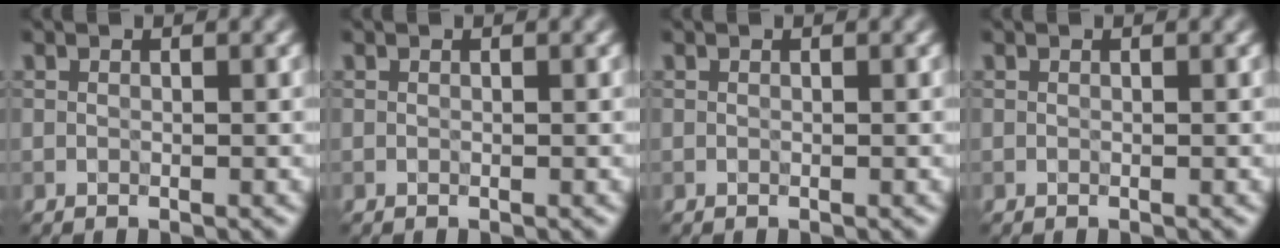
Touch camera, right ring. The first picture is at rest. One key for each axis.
{"total": 0.0}
{"total": 0.0}
{"total": 0.0}